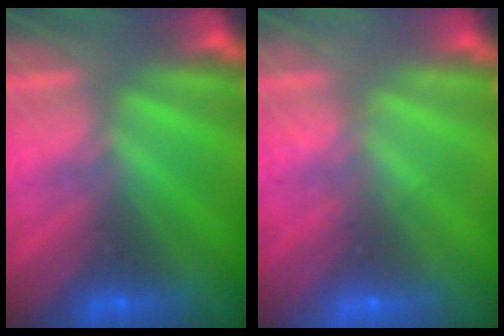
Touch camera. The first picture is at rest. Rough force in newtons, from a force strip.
{"total": 2.0}